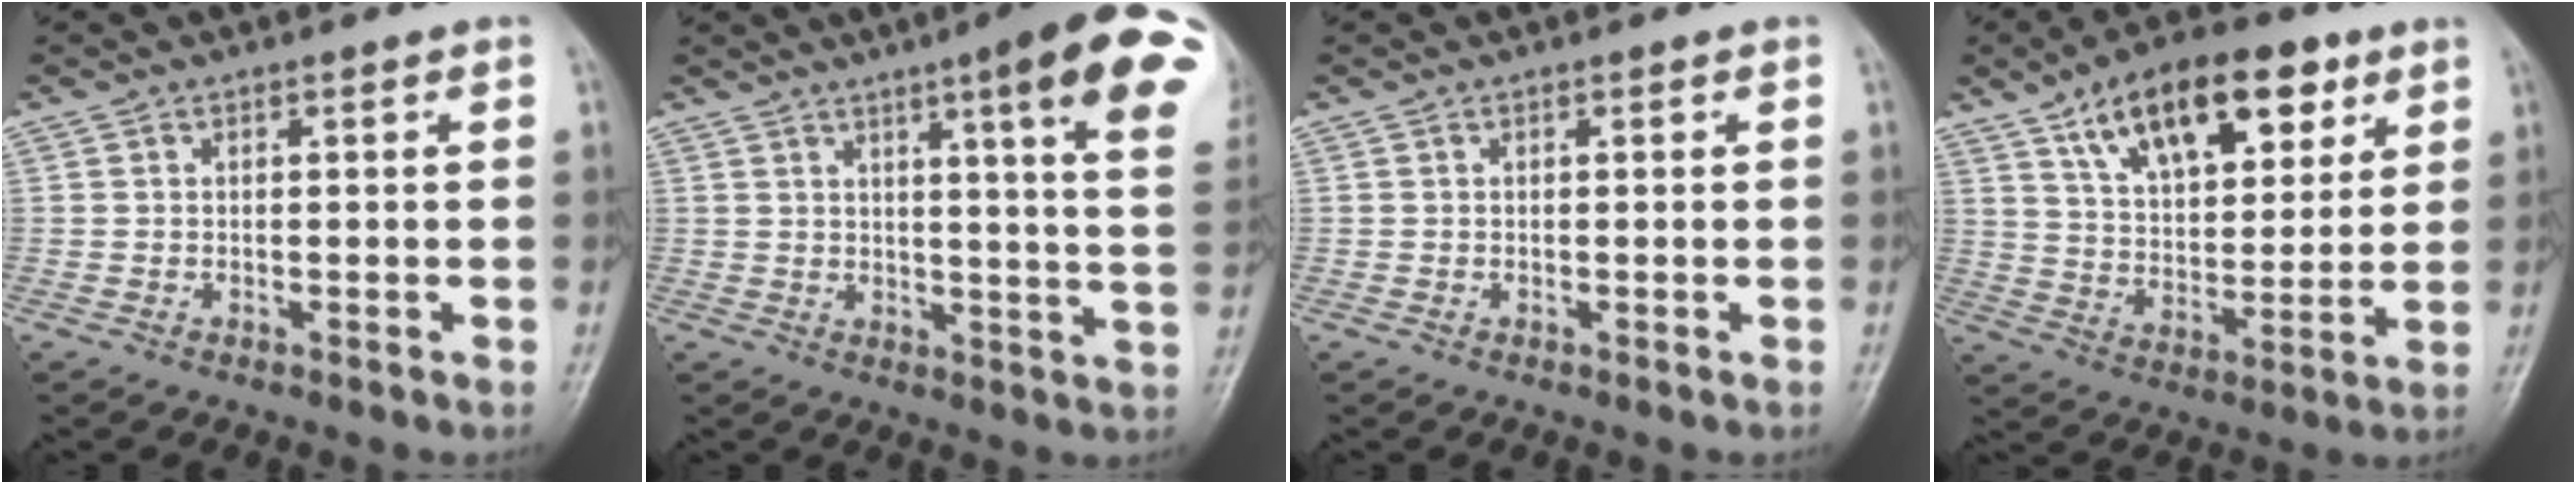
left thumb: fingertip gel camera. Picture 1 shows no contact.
{"total": 17.9, "force": [8.8, 2.2, 15.4], "torque": [-0.181, -0.030, 0.098]}
{"total": 0.0}
{"total": 18.9, "force": [9.9, 9.3, 13.1], "torque": [-0.161, -0.031, 0.166]}